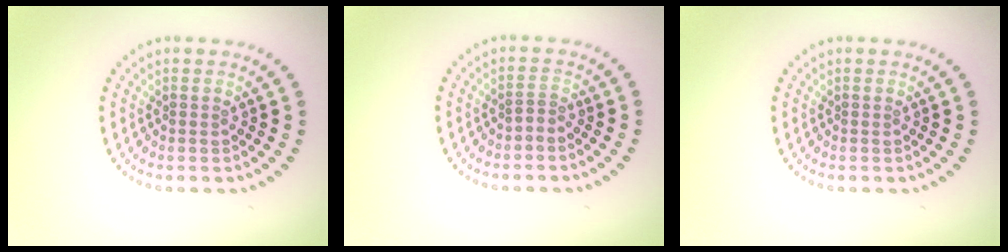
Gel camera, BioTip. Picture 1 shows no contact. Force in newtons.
{"total": 0.7, "press": 0.2, "slide": 0.6}
{"total": 0.0}